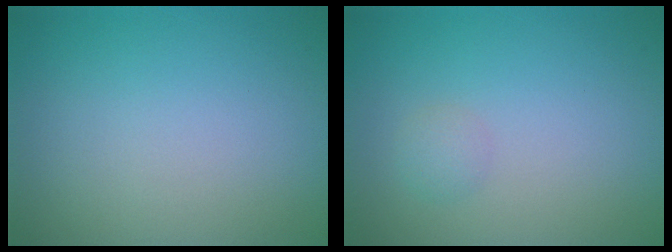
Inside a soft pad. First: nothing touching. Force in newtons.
{"total": 1.0, "press": 1.0, "slide": 0.0}